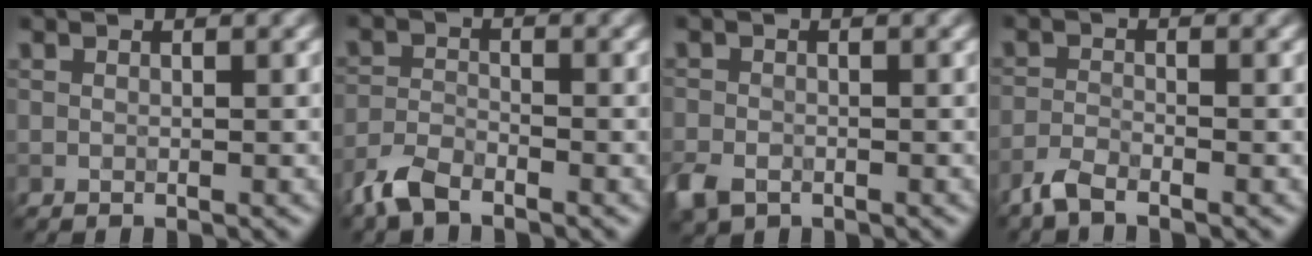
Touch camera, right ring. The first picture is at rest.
{"total": 3.1, "force": [-2.5, 1.0, 1.4], "torque": [-0.031, -0.002, -0.061]}
{"total": 2.7, "force": [-1.6, 1.8, 1.3], "torque": [-0.030, -0.007, -0.038]}
{"total": 2.2, "force": [-1.9, 0.4, 1.1], "torque": [-0.026, -0.004, -0.046]}